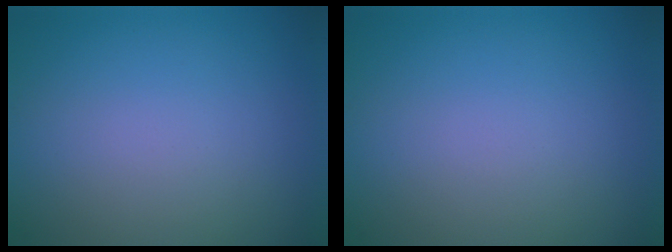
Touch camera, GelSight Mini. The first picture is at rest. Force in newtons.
{"total": 0.0}